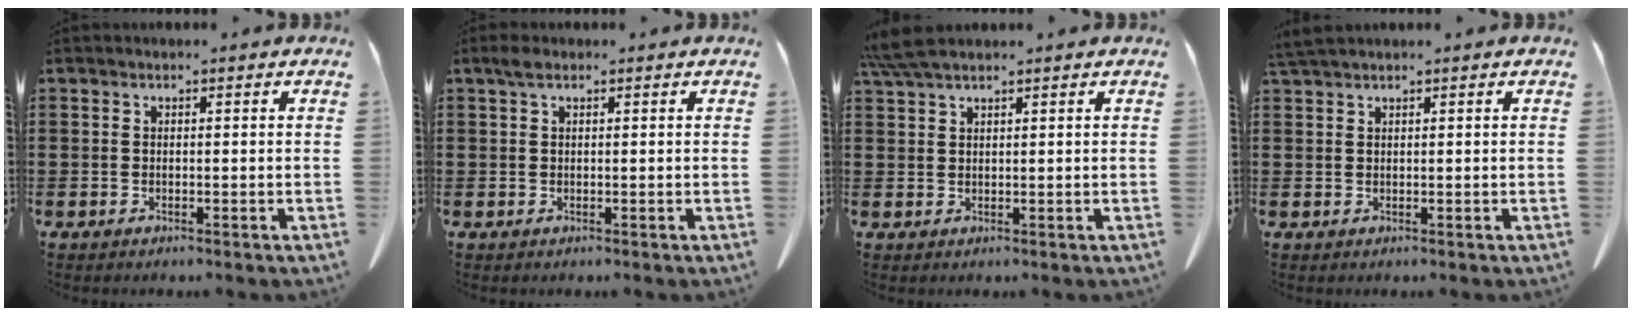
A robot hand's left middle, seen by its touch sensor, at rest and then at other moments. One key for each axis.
{"total": 1.4, "fx": 0.6, "fy": 0.6, "fz": 1.1, "tx": -0.025, "ty": 0.003, "tz": 0.011}
{"total": 3.8, "fx": 3.0, "fy": 0.4, "fz": 2.3, "tx": -0.053, "ty": -0.001, "tz": 0.059}
{"total": 1.7, "fx": 1.5, "fy": -0.1, "fz": 0.8, "tx": -0.018, "ty": -0.002, "tz": 0.030}